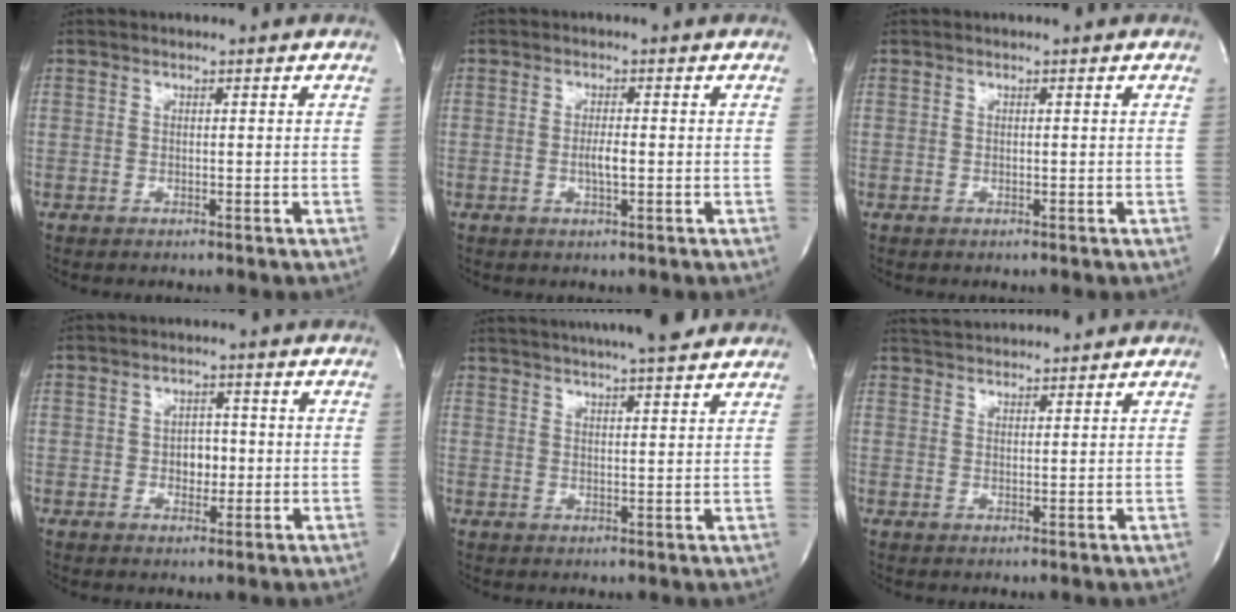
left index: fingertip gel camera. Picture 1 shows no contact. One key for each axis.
{"total": 2.2, "fx": -0.4, "fy": 0.3, "fz": 2.2, "tx": -0.044, "ty": -0.002, "tz": -0.007}
{"total": 0.0}
{"total": 3.2, "fx": -0.4, "fy": 2.2, "fz": 2.3, "tx": -0.027, "ty": 0.005, "tz": -0.004}
{"total": 16.4, "fx": 14.4, "fy": 1.8, "fz": 7.7, "tx": -0.129, "ty": 0.031, "tz": 0.198}
{"total": 5.3, "fx": 5.1, "fy": 0.7, "fz": 1.0, "tx": -0.023, "ty": 0.028, "tz": 0.082}